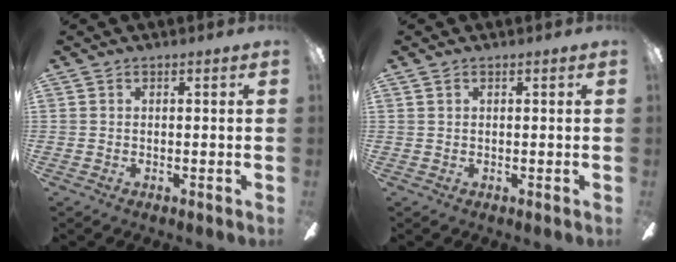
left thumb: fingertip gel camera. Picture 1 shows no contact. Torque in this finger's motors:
{"motor_torque": [0.17, -0.10, 0.28, -0.04, -0.01]}